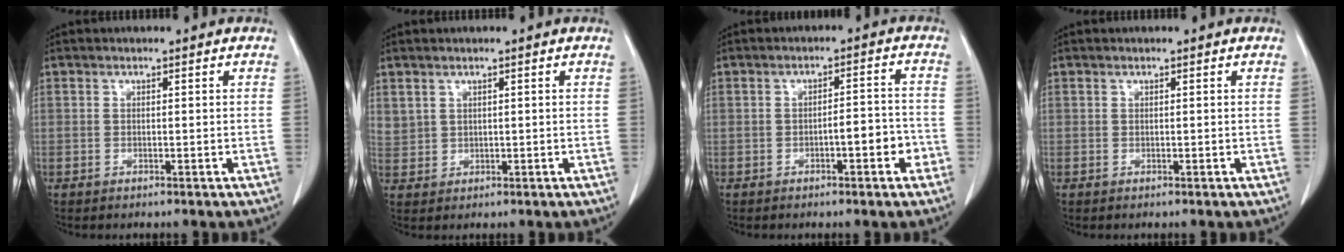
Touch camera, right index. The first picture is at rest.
{"total": 2.7, "force": [1.4, 2.2, 0.6], "torque": [-0.007, 0.007, 0.038]}
{"total": 4.7, "force": [-2.0, 1.2, 4.0], "torque": [-0.055, 0.017, -0.027]}
{"total": 0.0}